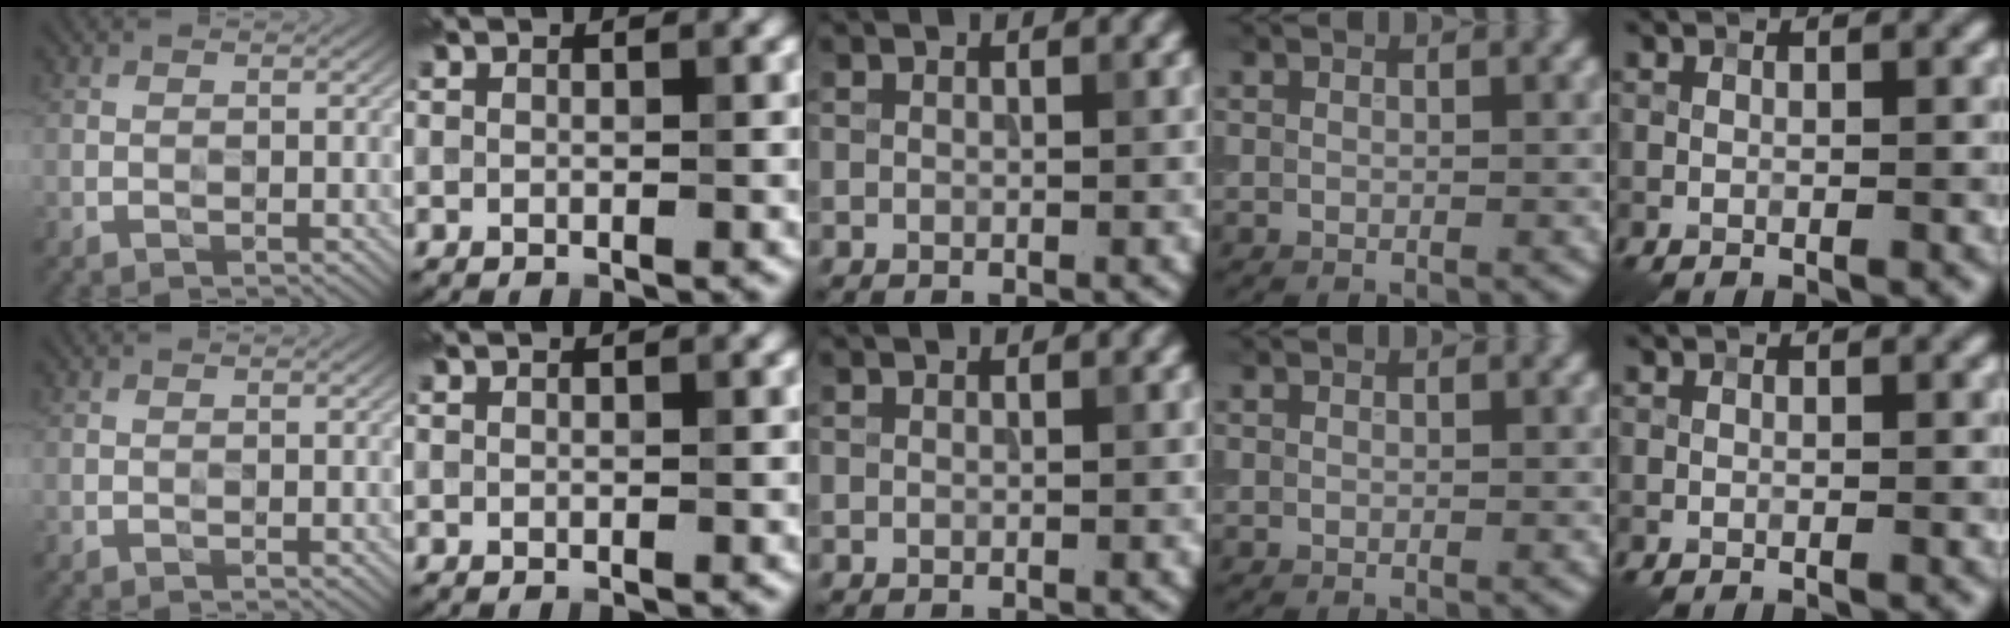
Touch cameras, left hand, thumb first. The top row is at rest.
{}